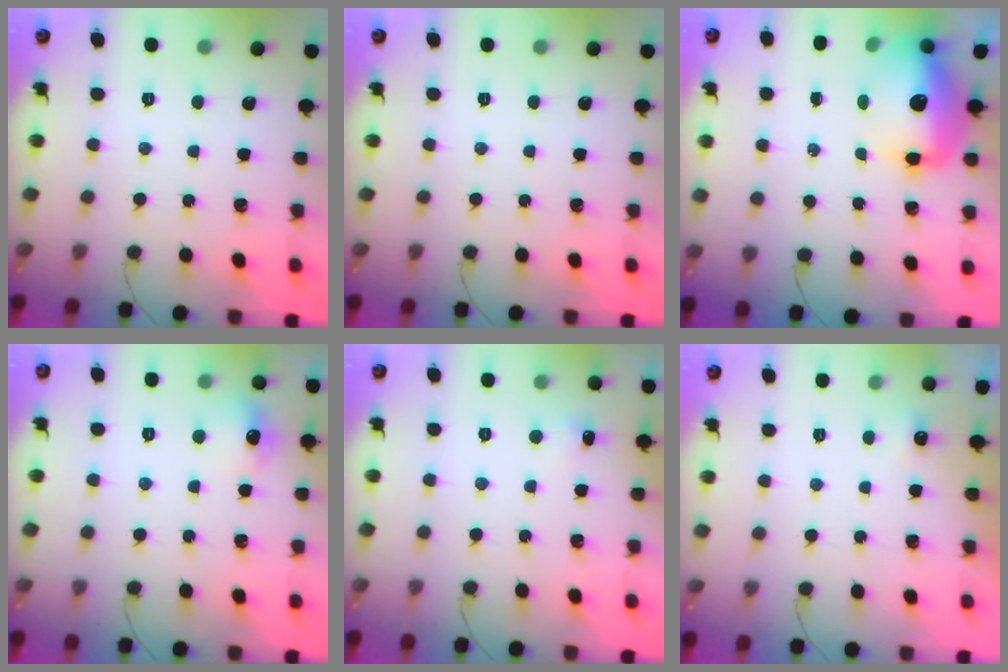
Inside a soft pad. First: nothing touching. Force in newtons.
{"total": 0.0}
{"total": 13.5, "press": 13.2, "slide": 3.0}
{"total": 7.1, "press": 7.0, "slide": 1.4}
{"total": 3.9, "press": 3.7, "slide": 1.3}
{"total": 3.2, "press": 1.2, "slide": 3.0}